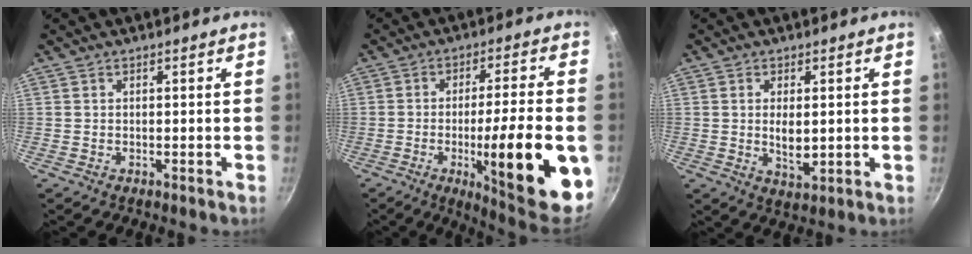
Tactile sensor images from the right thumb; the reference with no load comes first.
{"total": 20.8, "force": [-5.7, 4.1, 19.6], "torque": [-0.259, 0.014, -0.077]}
{"total": 5.0, "force": [0.3, 2.3, 4.4], "torque": [-0.077, -0.012, 0.010]}